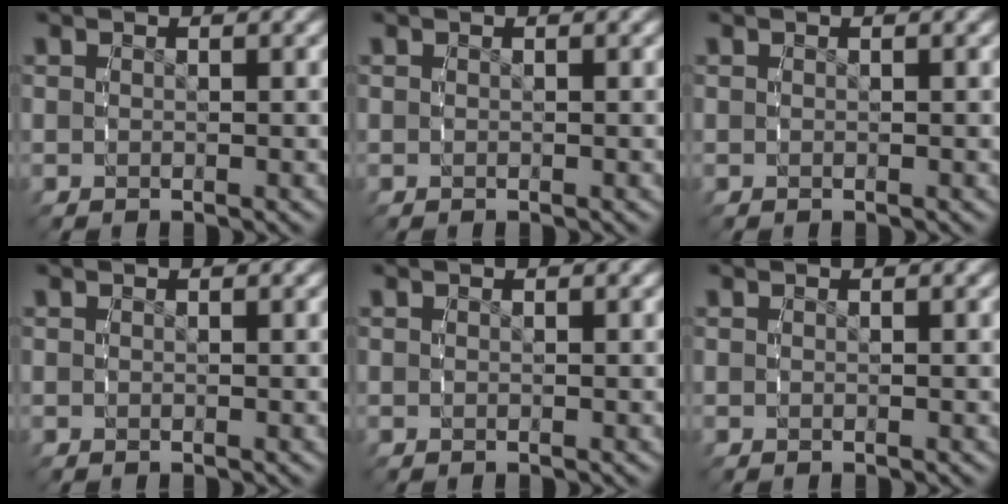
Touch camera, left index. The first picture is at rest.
{"total": 0.0}
{"total": 0.0}
{"total": 0.0}
{"total": 0.0}
{"total": 0.0}